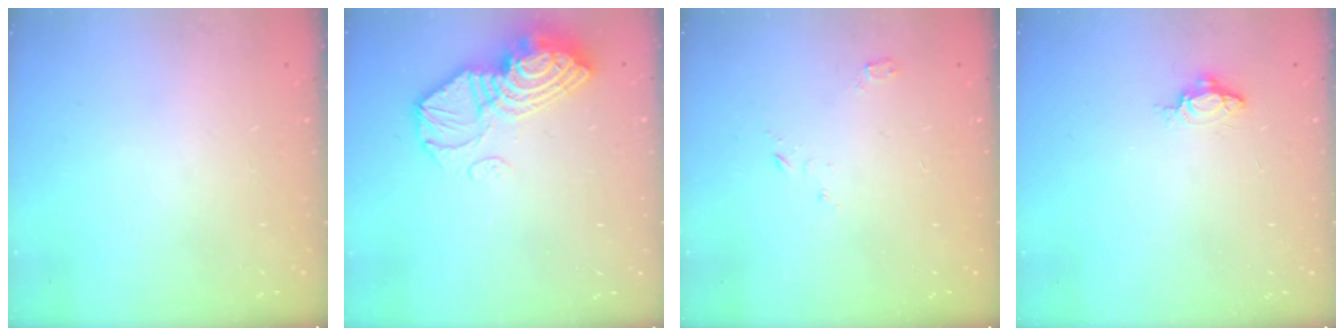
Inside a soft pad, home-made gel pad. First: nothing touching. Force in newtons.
{"total": 13.8, "press": 13.7, "slide": 1.6}
{"total": 3.2, "press": 3.2, "slide": 0.3}
{"total": 4.4, "press": 4.4, "slide": 0.5}